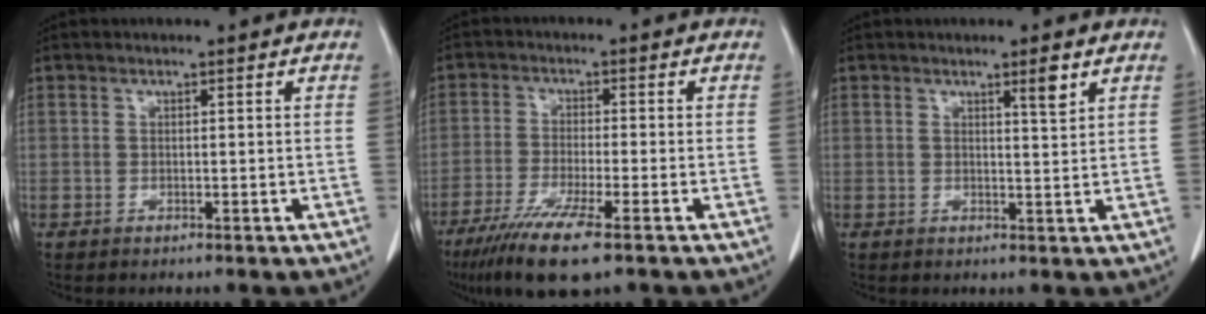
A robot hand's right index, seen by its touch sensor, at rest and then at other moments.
{"total": 9.6, "force": [-6.1, 0.7, 7.3], "torque": [-0.133, -0.025, -0.101]}
{"total": 2.5, "force": [1.6, -0.1, 2.0], "torque": [-0.034, -0.006, 0.025]}